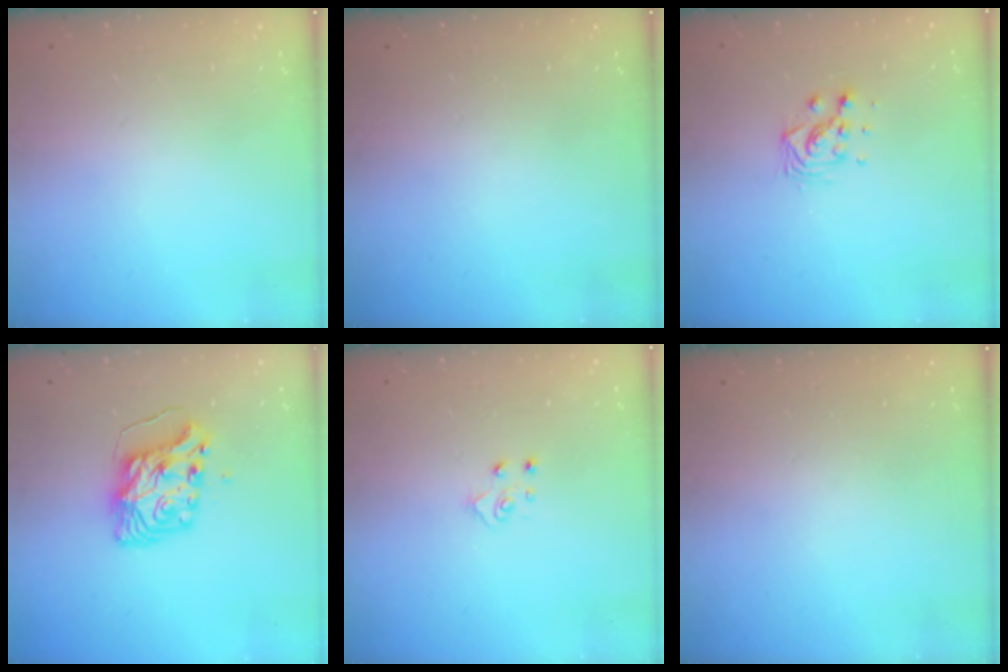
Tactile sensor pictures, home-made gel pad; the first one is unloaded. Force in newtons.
{"total": 0.0}
{"total": 7.3, "press": 7.3, "slide": 0.5}
{"total": 9.2, "press": 9.1, "slide": 1.3}
{"total": 4.3, "press": 4.2, "slide": 0.4}
{"total": 0.0}